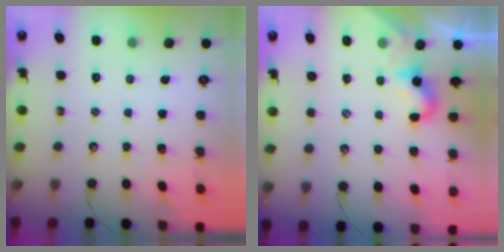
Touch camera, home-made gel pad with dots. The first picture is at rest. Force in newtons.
{"total": 1.2, "press": 1.2, "slide": 0.2}